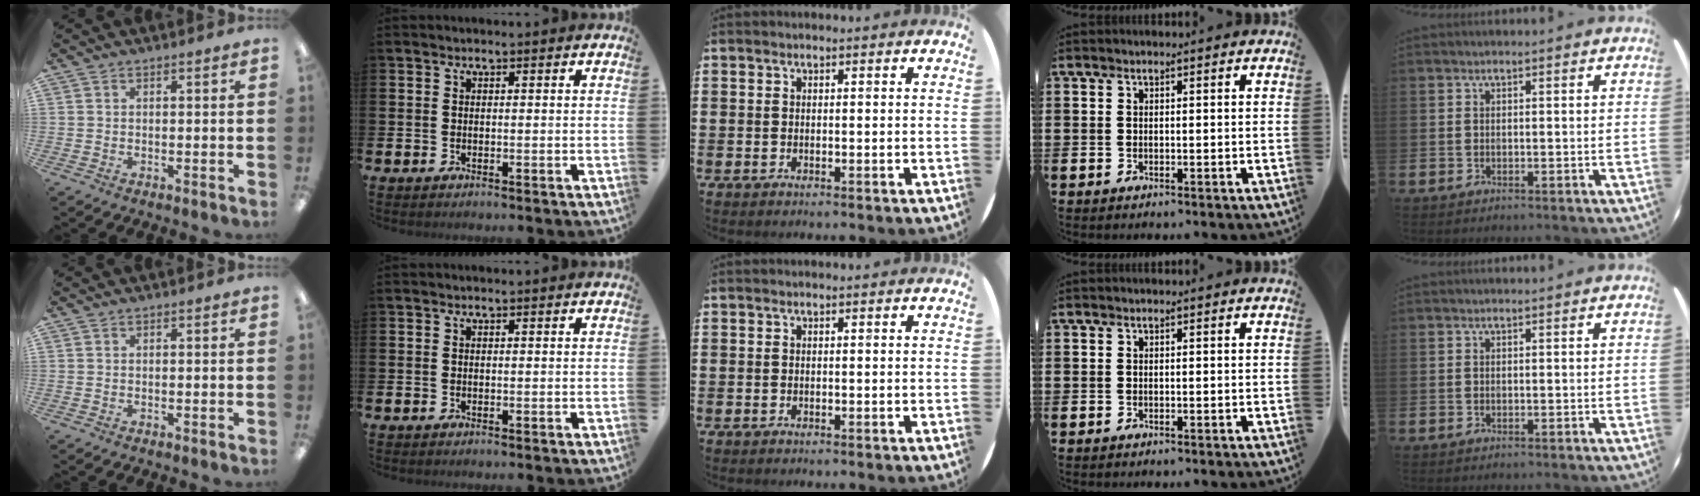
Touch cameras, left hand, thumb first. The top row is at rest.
{}